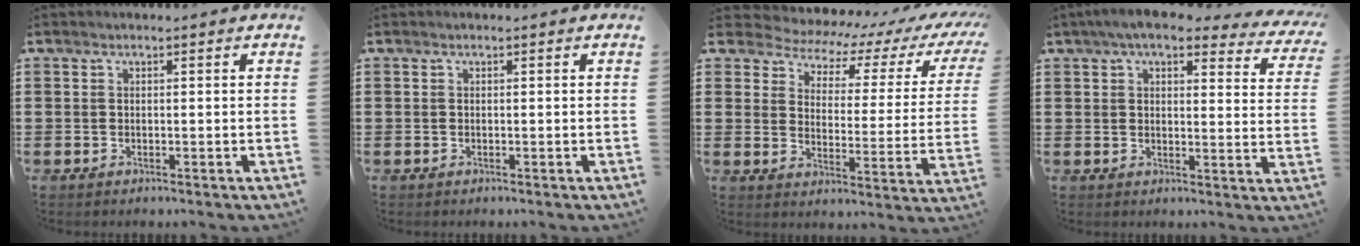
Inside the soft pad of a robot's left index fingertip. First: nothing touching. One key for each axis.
{"total": 0.0}
{"total": 3.6, "fx": 2.8, "fy": 1.6, "fz": 1.5, "tx": -0.051, "ty": -0.024, "tz": 0.040}
{"total": 6.5, "fx": 5.3, "fy": 1.1, "fz": 3.6, "tx": -0.079, "ty": -0.016, "tz": 0.094}